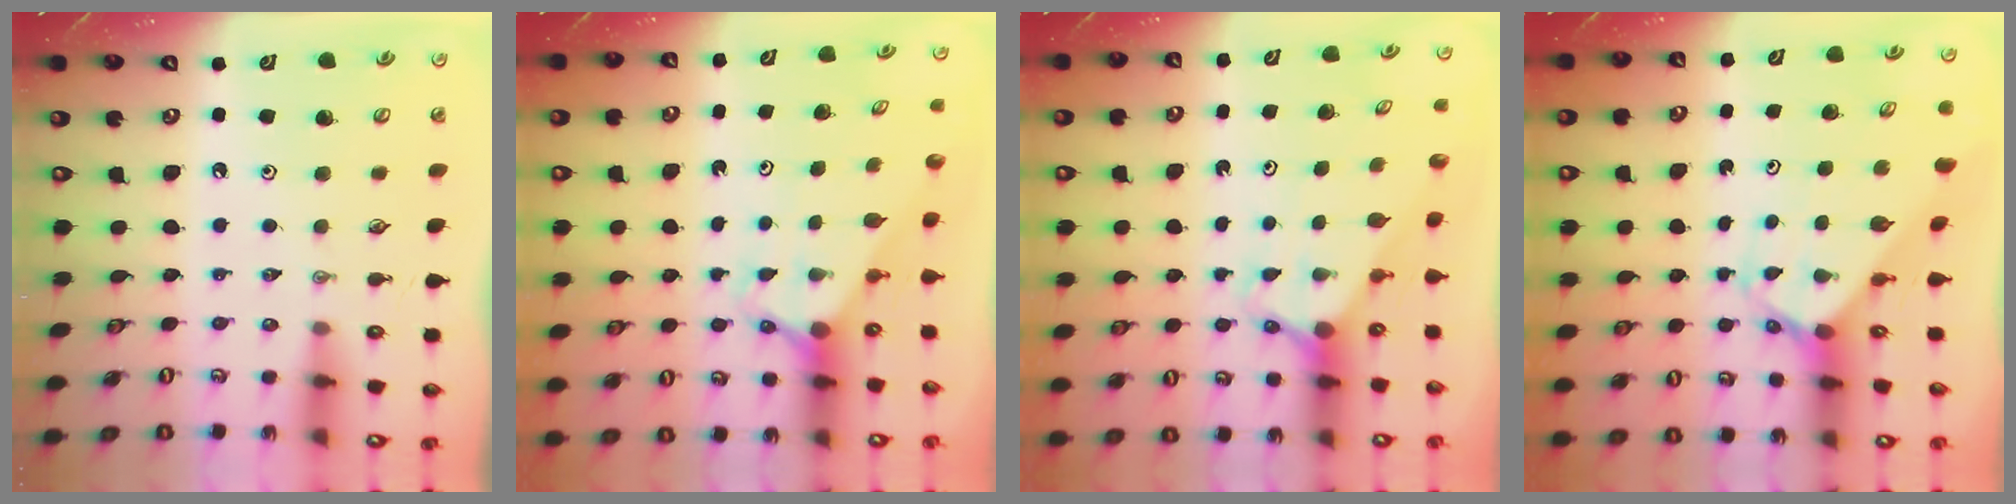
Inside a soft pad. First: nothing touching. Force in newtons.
{"total": 2.9, "press": 2.9, "slide": 0.0}
{"total": 2.9, "press": 2.9, "slide": 0.0}
{"total": 2.5, "press": 2.4, "slide": 0.3}